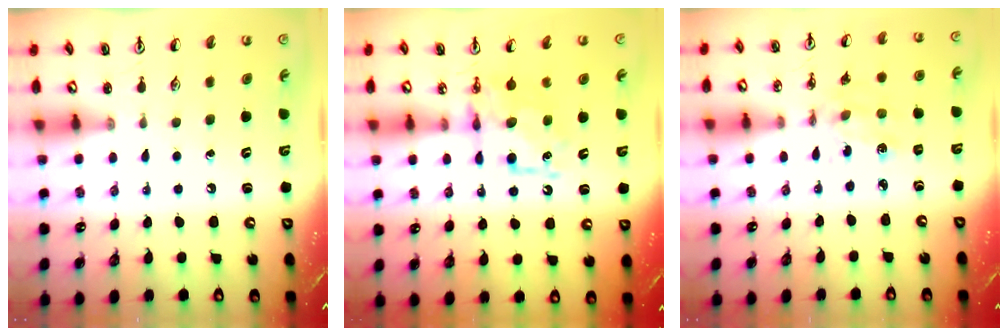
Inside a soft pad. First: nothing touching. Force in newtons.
{"total": 8.7, "press": 8.7, "slide": 0.3}
{"total": 2.4, "press": 2.4, "slide": 0.5}